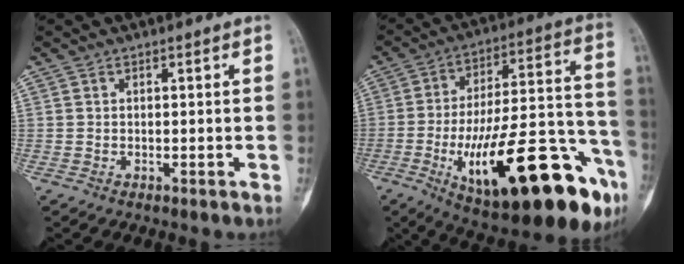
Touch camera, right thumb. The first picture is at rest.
{"total": 32.3, "force": [-13.7, 10.7, 27.2], "torque": [-0.360, 0.061, -0.193]}